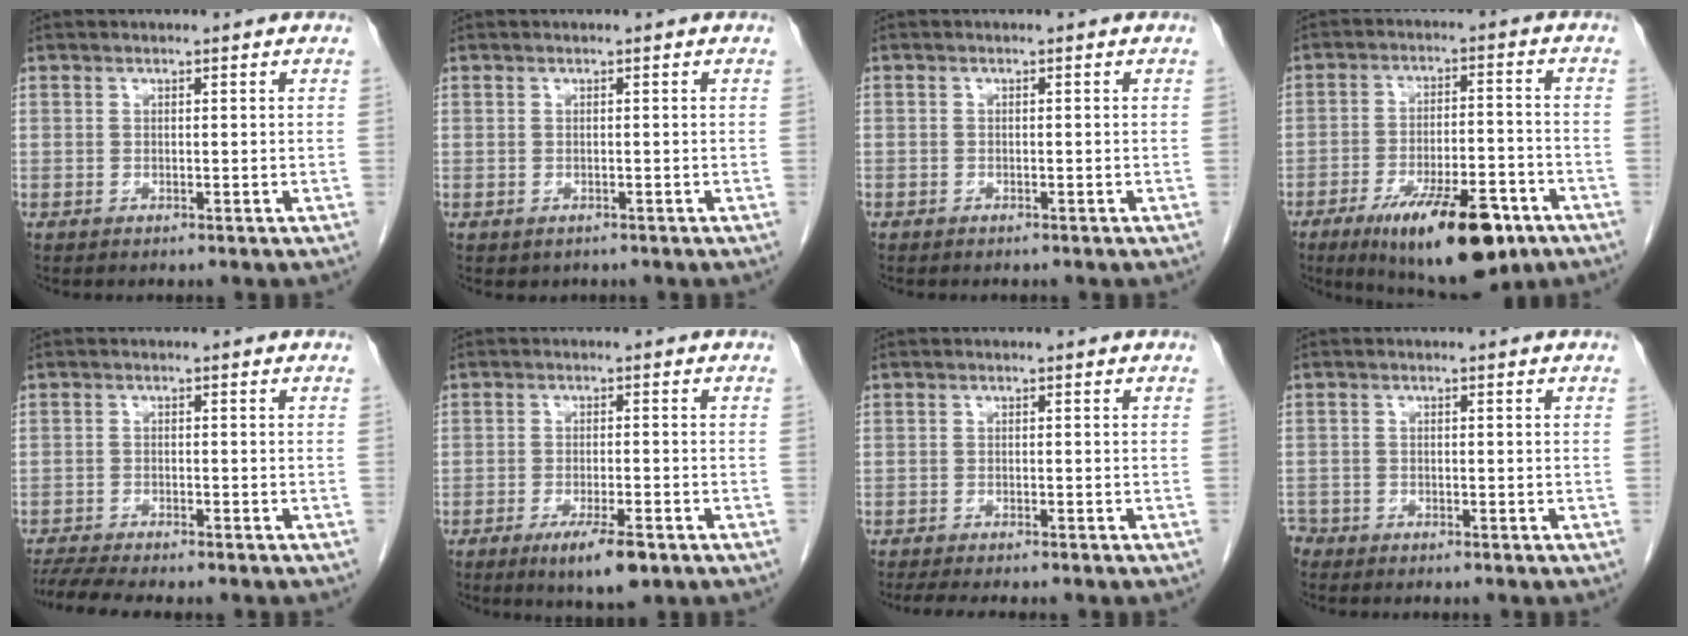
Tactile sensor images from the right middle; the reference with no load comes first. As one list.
[{"total": 0.5, "force": [-0.3, 0.4, 0.1], "torque": [-0.010, -0.001, 0.002]}, {"total": 0.6, "force": [-0.5, 0.4, 0.1], "torque": [-0.004, 0.003, -0.008]}, {"total": 16.1, "force": [-9.5, 4.6, 12.1], "torque": [-0.172, -0.012, -0.142]}, {"total": 7.6, "force": [-6.7, 0.5, 3.5], "torque": [-0.060, -0.012, -0.105]}, {"total": 6.4, "force": [-3.8, 1.1, 5.0], "torque": [-0.089, -0.014, -0.055]}, {"total": 6.7, "force": [-5.7, 0.9, 3.4], "torque": [-0.048, -0.013, -0.080]}, {"total": 2.9, "force": [-2.6, 1.4, 0.2], "torque": [-0.005, 0.000, -0.046]}]